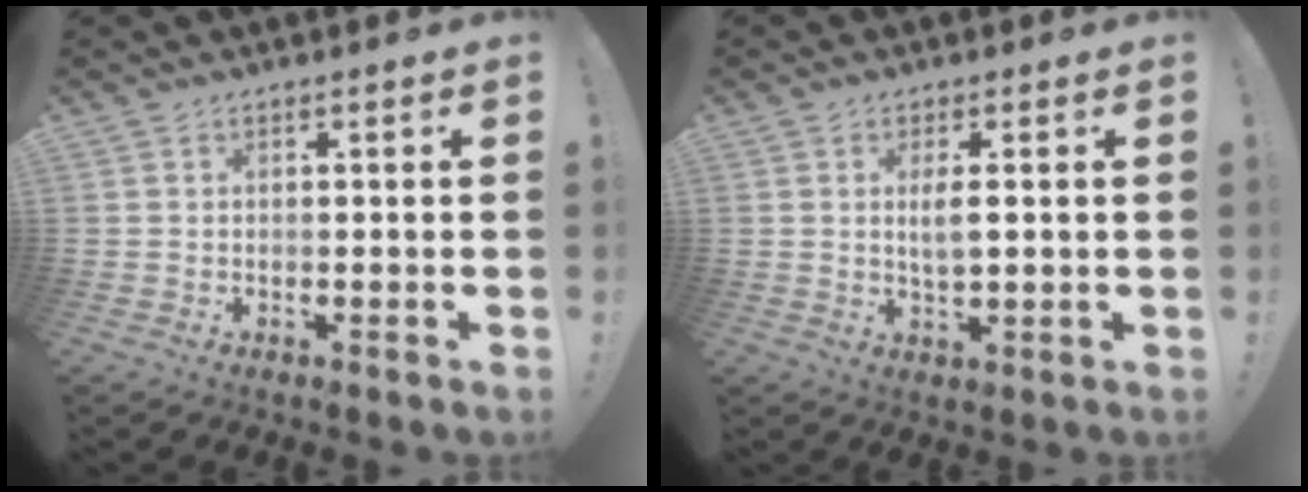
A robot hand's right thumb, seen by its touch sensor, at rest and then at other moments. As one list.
[{"total": 4.6, "force": [0.7, 1.6, 4.3], "torque": [-0.066, -0.012, 0.006]}]